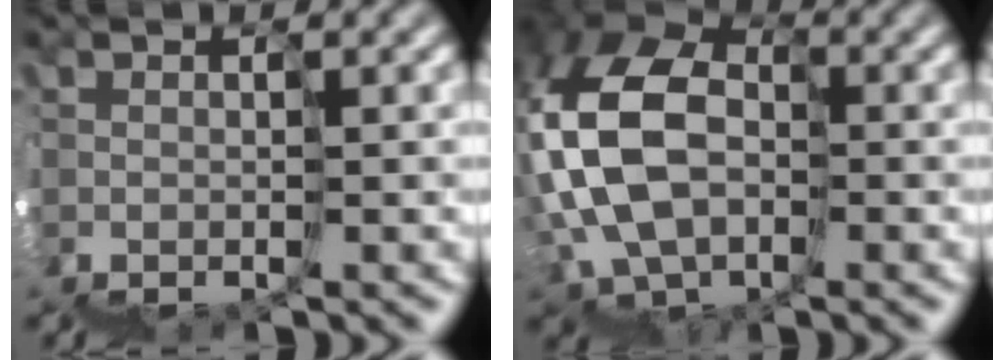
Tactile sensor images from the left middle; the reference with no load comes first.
{"total": 9.0, "force": [1.7, 6.8, 5.6], "torque": [-0.150, 0.041, 0.002]}